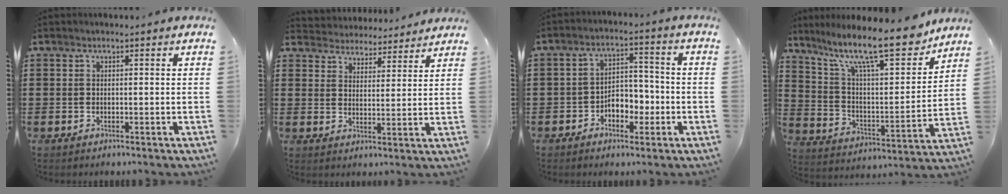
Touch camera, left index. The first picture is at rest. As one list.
[{"total": 4.0, "force": [4.0, 0.5, -0.7], "torque": [-0.008, -0.024, 0.068]}, {"total": 4.8, "force": [-2.3, 3.3, 2.6], "torque": [-0.045, 0.010, -0.048]}, {"total": 14.3, "force": [11.5, 2.8, 8.1], "torque": [-0.174, -0.067, 0.192]}]